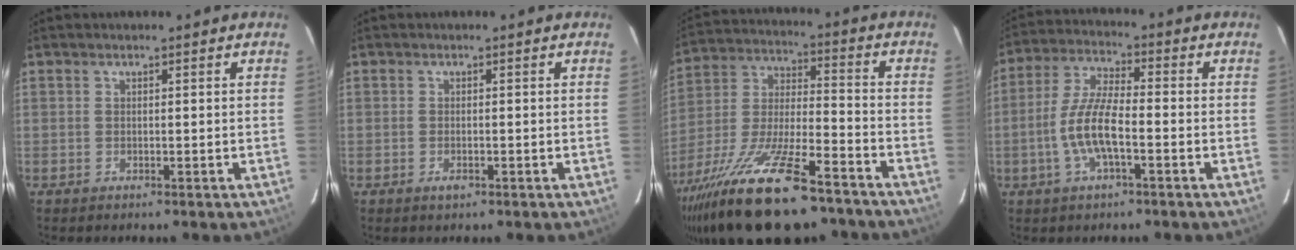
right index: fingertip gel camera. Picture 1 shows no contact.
{"total": 1.3, "force": [-0.7, 0.6, 1.0], "torque": [-0.019, -0.001, -0.011]}
{"total": 25.8, "force": [-18.2, 7.0, 16.8], "torque": [-0.329, -0.049, -0.303]}
{"total": 9.3, "force": [-2.9, 2.6, 8.5], "torque": [-0.179, 0.002, -0.057]}